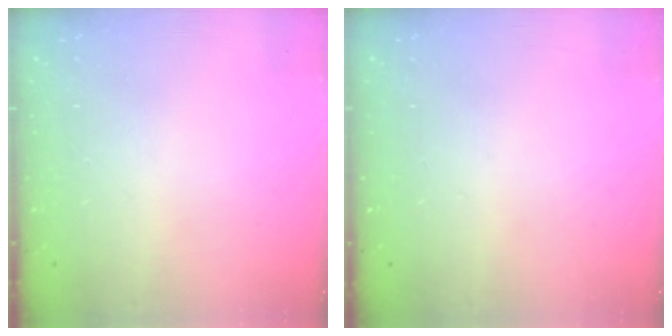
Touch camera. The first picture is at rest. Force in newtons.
{"total": 0.0}